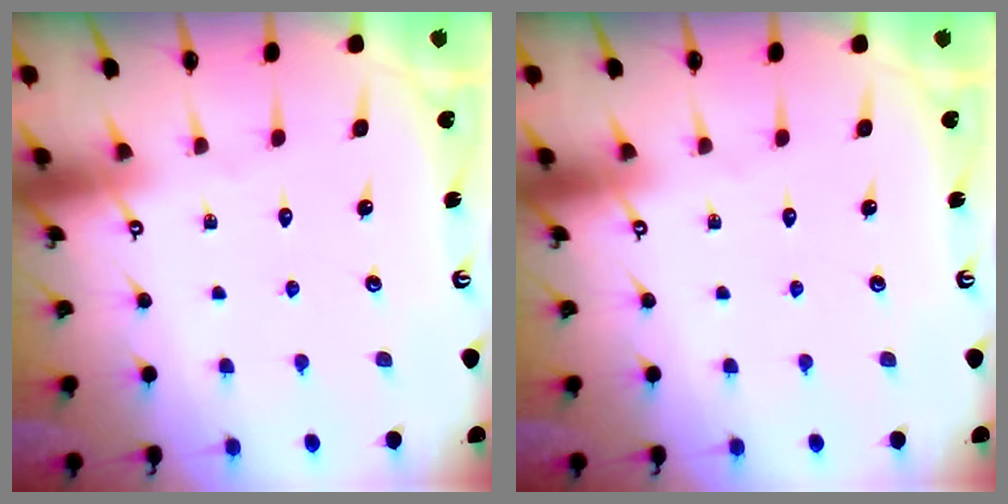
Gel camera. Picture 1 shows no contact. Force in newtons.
{"total": 0.0}